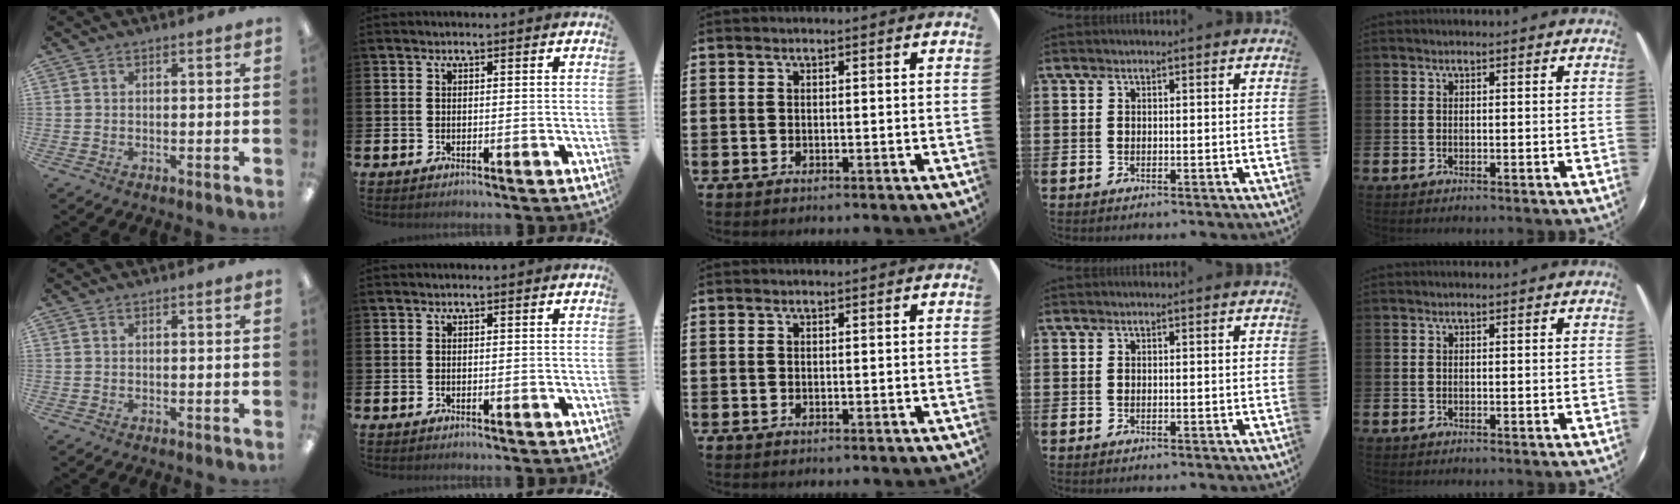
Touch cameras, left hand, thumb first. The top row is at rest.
{}